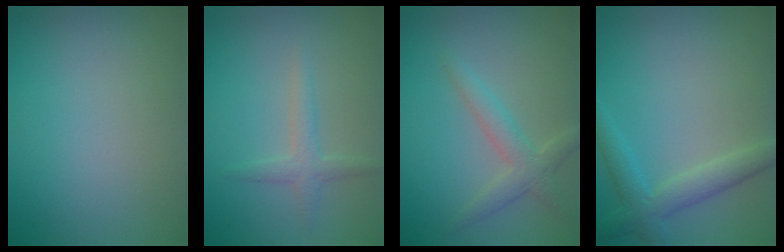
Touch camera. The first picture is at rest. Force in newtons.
{"total": 1.7, "press": 1.7, "slide": 0.1}
{"total": 2.5, "press": 2.5, "slide": 0.1}
{"total": 3.0, "press": 3.0, "slide": 0.0}